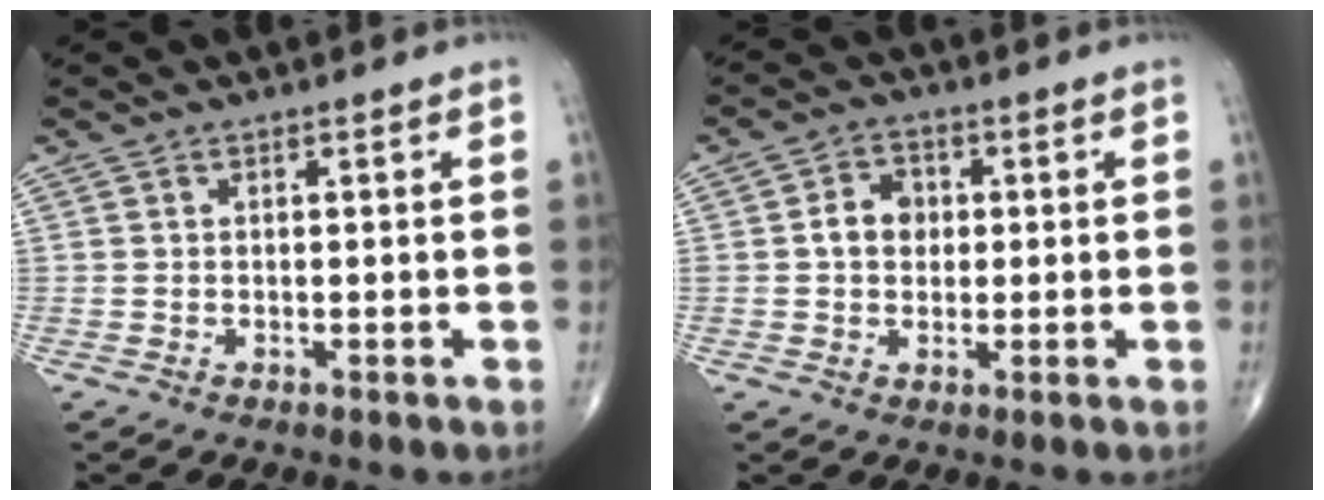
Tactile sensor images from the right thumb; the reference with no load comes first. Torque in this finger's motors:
{"motor_torque": [0.77, 0.97, 0.47, 0.07, 0.10]}